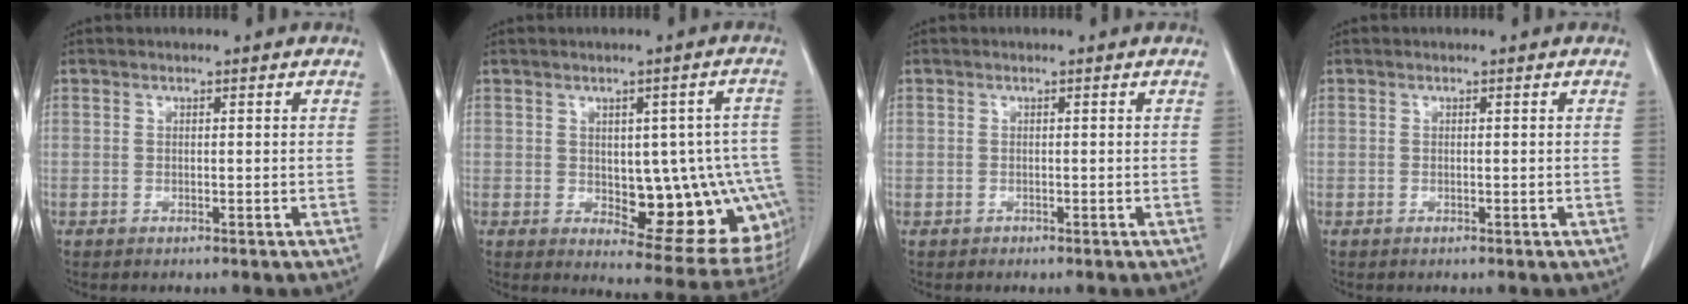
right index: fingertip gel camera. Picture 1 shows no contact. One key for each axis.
{"total": 15.5, "fx": -1.9, "fy": 6.3, "fz": 14.0, "tx": -0.117, "ty": 0.019, "tz": 0.000}
{"total": 0.7, "fx": -0.3, "fy": 0.6, "fz": -0.1, "tx": 0.001, "ty": 0.005, "tz": -0.009}
{"total": 0.0}